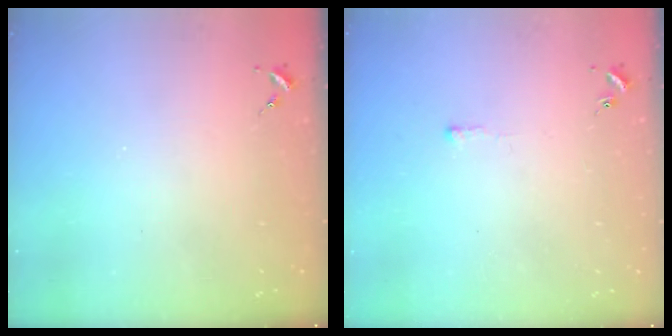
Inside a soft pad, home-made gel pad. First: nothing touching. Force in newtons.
{"total": 2.7, "press": 2.7, "slide": 0.4}